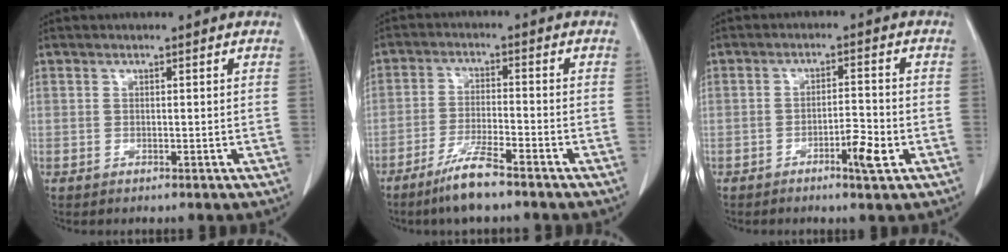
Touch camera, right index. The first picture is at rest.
{"total": 6.7, "force": [-5.0, 0.3, 4.4], "torque": [-0.093, -0.014, -0.096]}
{"total": 4.5, "force": [-2.1, 0.5, 3.9], "torque": [-0.061, 0.000, -0.035]}